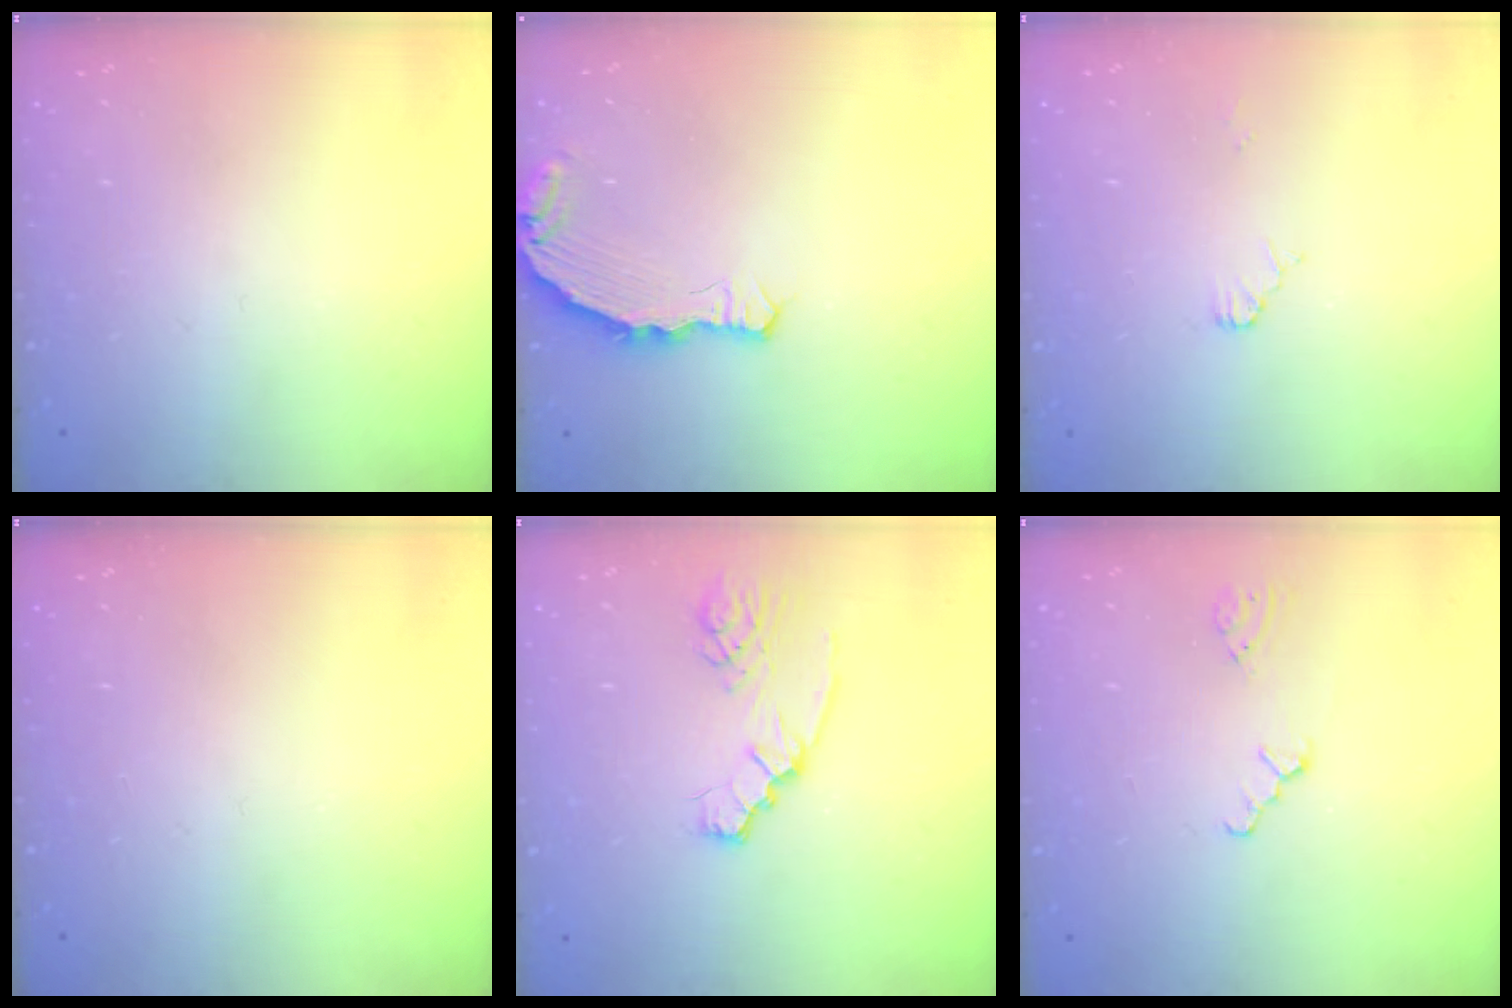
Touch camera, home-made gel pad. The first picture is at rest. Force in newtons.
{"total": 7.3, "press": 5.5, "slide": 4.7}
{"total": 2.0, "press": 2.0, "slide": 0.2}
{"total": 0.0}
{"total": 2.8, "press": 2.7, "slide": 0.6}
{"total": 0.6, "press": 0.6, "slide": 0.2}